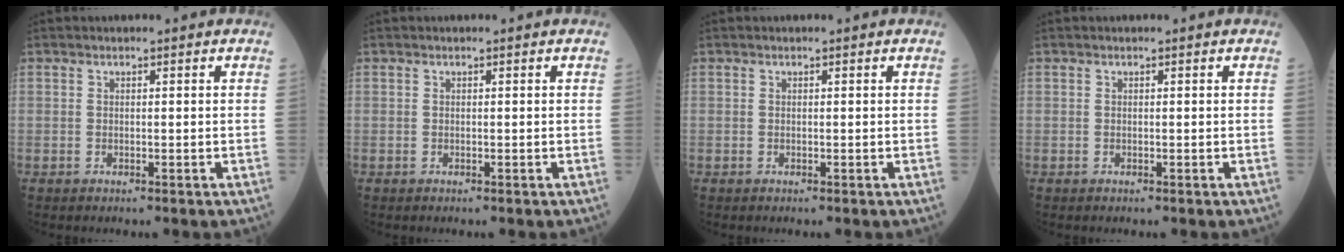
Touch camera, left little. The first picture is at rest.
{"total": 0.0}
{"total": 0.0}
{"total": 0.0}